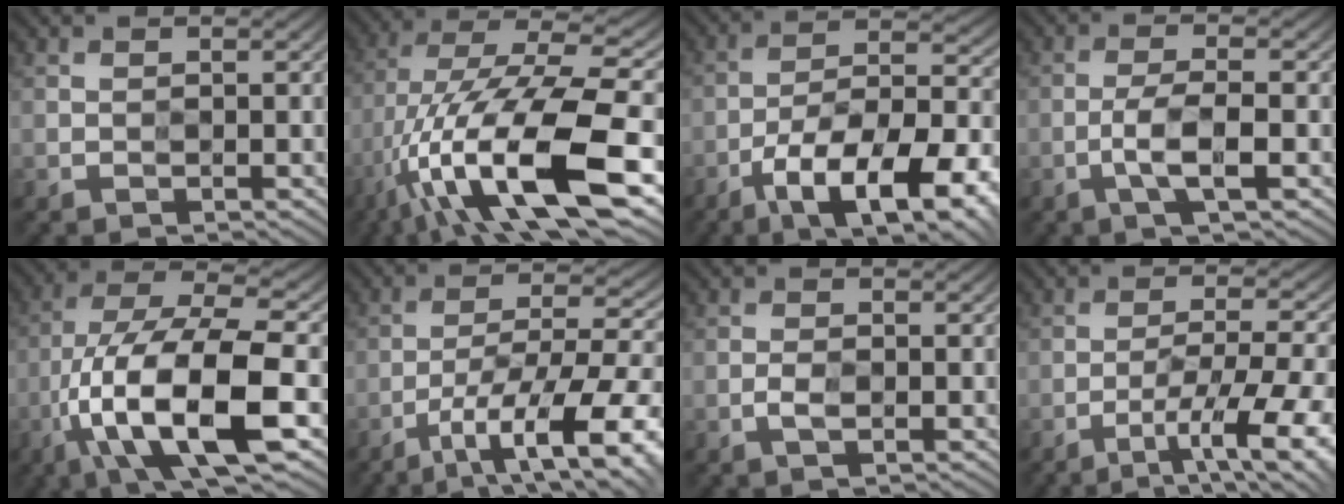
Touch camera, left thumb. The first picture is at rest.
{"total": 17.5, "force": [-6.9, 6.4, 14.7], "torque": [-0.286, -0.001, -0.127]}
{"total": 15.8, "force": [-8.5, 6.4, 11.7], "torque": [-0.183, -0.012, -0.139]}
{"total": 3.9, "force": [-1.8, 0.9, 3.3], "torque": [-0.067, 0.002, -0.036]}
{"total": 15.3, "force": [-5.9, 5.3, 13.1], "torque": [-0.255, -0.007, -0.104]}
{"total": 12.4, "force": [-6.5, 3.6, 9.9], "torque": [-0.170, -0.004, -0.104]}
{"total": 1.6, "force": [-0.9, 0.7, 1.0], "torque": [-0.020, -0.006, -0.016]}
{"total": 9.9, "force": [-5.3, 1.9, 8.1], "torque": [-0.129, -0.003, -0.076]}